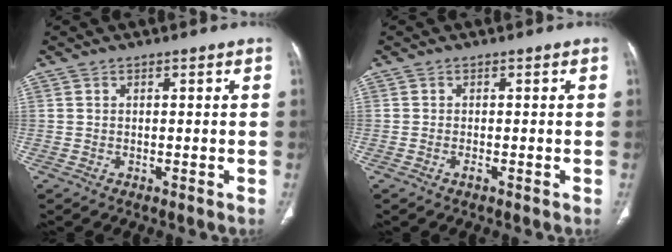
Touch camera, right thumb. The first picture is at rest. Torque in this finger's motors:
{"motor_torque": [-0.23, 0.06, -0.13, 0.57, 0.12]}